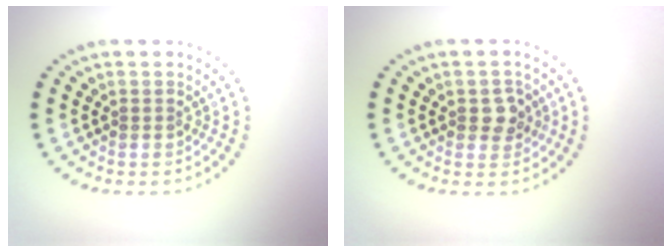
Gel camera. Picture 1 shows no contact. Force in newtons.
{"total": 2.1, "press": 2.0, "slide": 0.5}